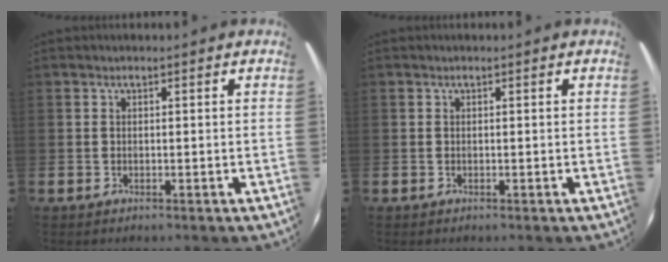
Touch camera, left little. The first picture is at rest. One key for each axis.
{"total": 0.0}